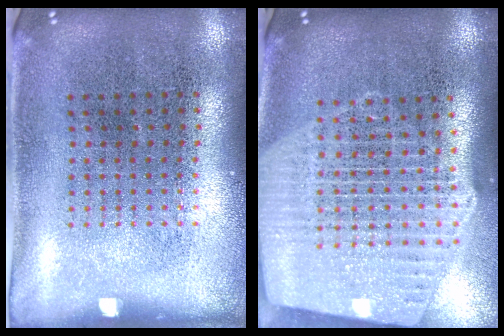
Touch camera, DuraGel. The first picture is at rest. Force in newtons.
{"total": 2.6, "press": 2.2, "slide": 1.4}